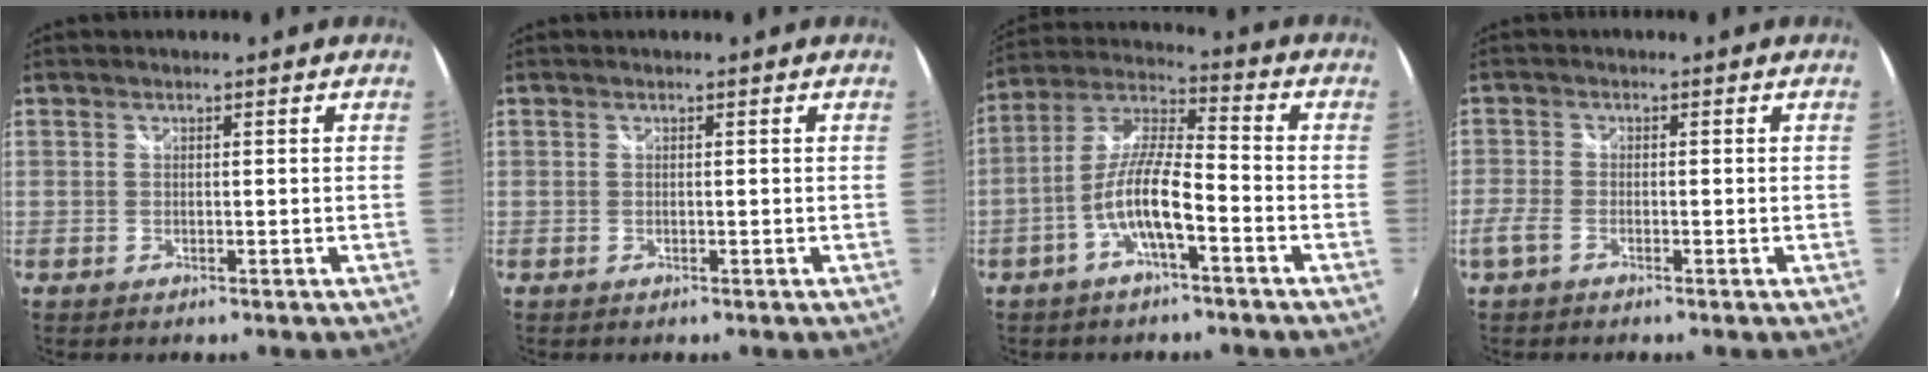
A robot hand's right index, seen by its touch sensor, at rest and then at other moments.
{"total": 0.0}
{"total": 9.8, "force": [-4.1, 2.0, 8.8], "torque": [-0.188, 0.011, -0.079]}
{"total": 3.1, "force": [-2.0, 1.4, 1.9], "torque": [-0.053, -0.003, -0.045]}